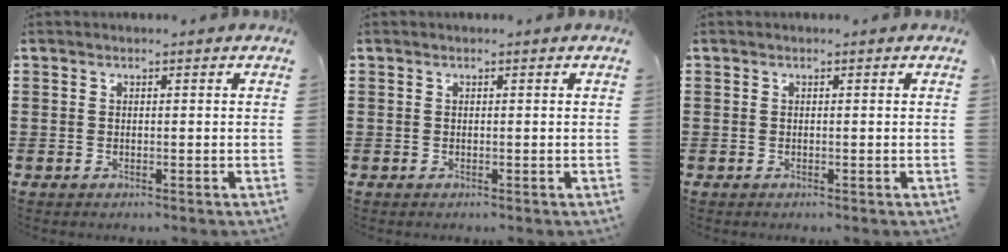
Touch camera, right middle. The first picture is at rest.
{"total": 0.0}
{"total": 0.0}